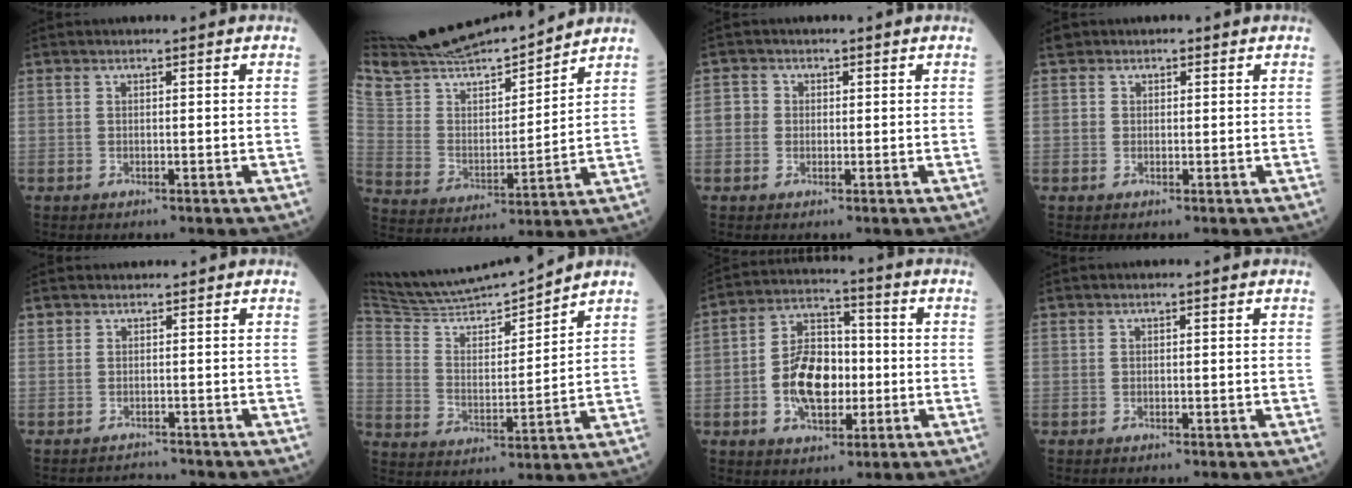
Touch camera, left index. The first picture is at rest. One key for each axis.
{"total": 20.1, "fx": 18.8, "fy": 2.7, "fz": 6.4, "tx": -0.122, "ty": 0.002, "tz": 0.332}
{"total": 2.3, "fx": -0.2, "fy": 2.2, "fz": 0.4, "tx": -0.001, "ty": 0.006, "tz": -0.006}
{"total": 1.4, "fx": 0.1, "fy": 1.4, "fz": 0.0, "tx": 0.010, "ty": 0.003, "tz": -0.002}
{"total": 1.2, "fx": -0.8, "fy": 0.5, "fz": -0.8, "tx": 0.006, "ty": 0.001, "tz": -0.009}
{"total": 12.6, "fx": 12.3, "fy": -1.1, "fz": 2.7, "tx": -0.058, "ty": -0.001, "tz": 0.226}
{"total": 10.8, "fx": -2.0, "fy": 6.0, "fz": 8.8, "tx": -0.175, "ty": 0.021, "tz": -0.027}
{"total": 0.0}